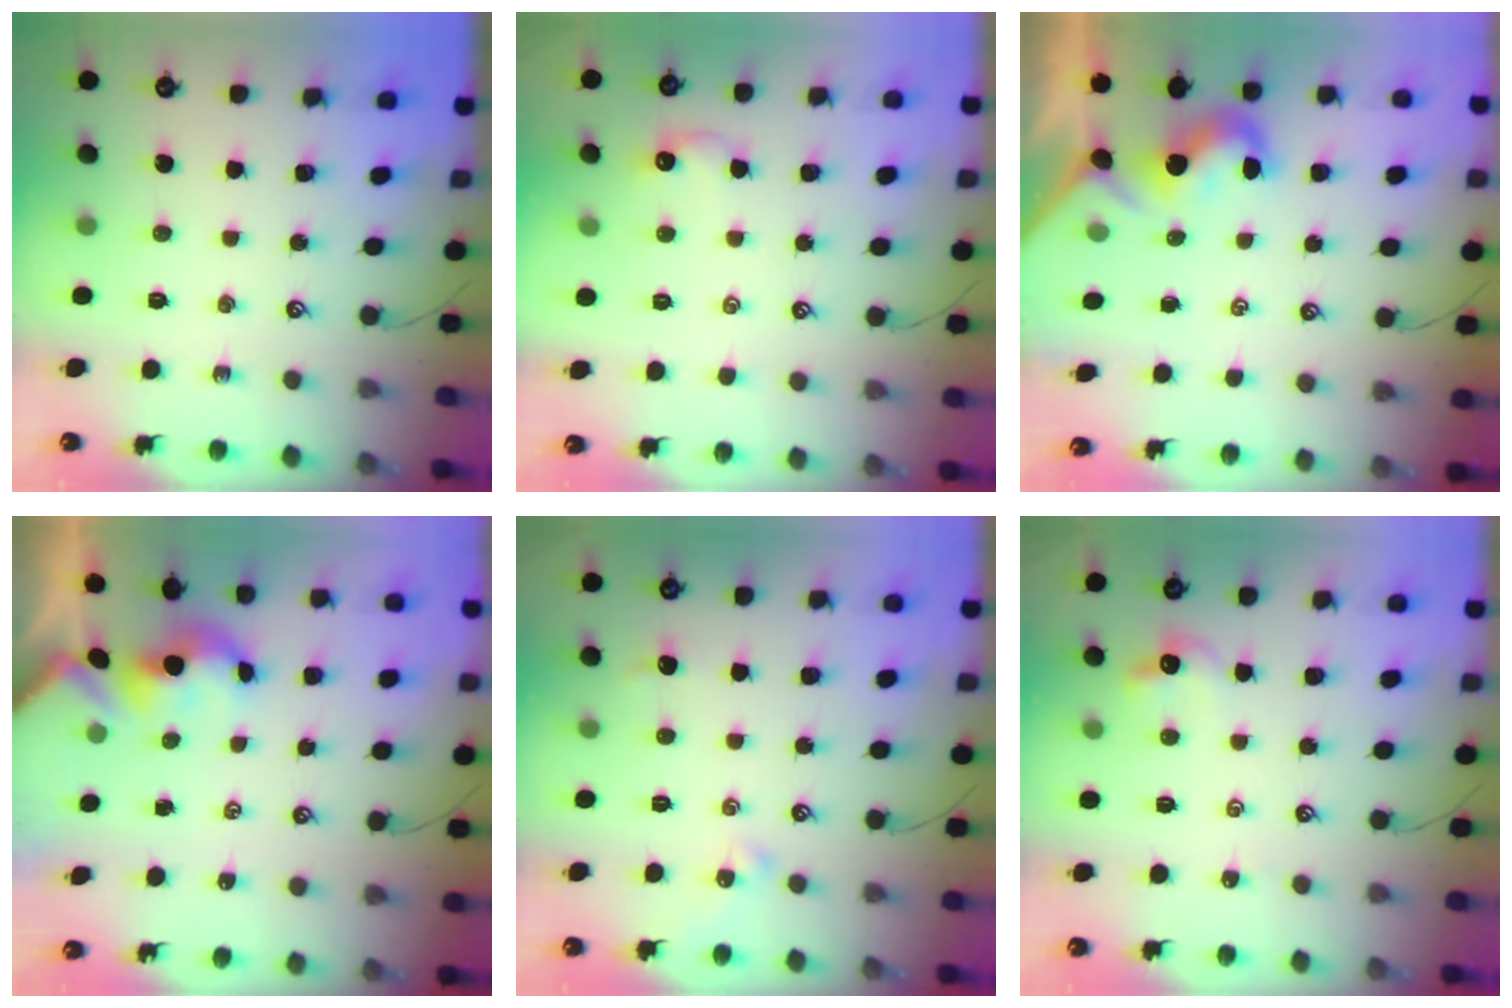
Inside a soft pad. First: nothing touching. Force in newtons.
{"total": 1.7, "press": 1.6, "slide": 0.4}
{"total": 2.3, "press": 2.2, "slide": 0.7}
{"total": 1.7, "press": 1.7, "slide": 0.2}
{"total": 2.3, "press": 2.2, "slide": 0.6}
{"total": 3.3, "press": 3.2, "slide": 0.7}